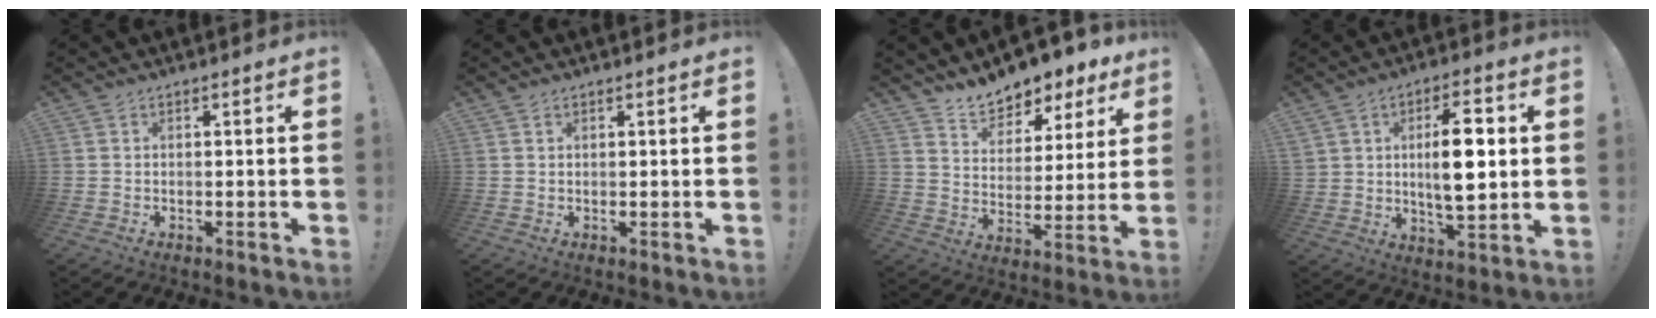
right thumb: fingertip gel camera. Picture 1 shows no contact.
{"total": 0.8, "force": [0.7, 0.3, 0.2], "torque": [-0.004, 0.000, 0.013]}
{"total": 9.9, "force": [9.1, 3.5, 1.7], "torque": [-0.038, -0.080, 0.165]}
{"total": 11.7, "force": [2.1, 5.8, 10.0], "torque": [-0.158, 0.003, 0.034]}